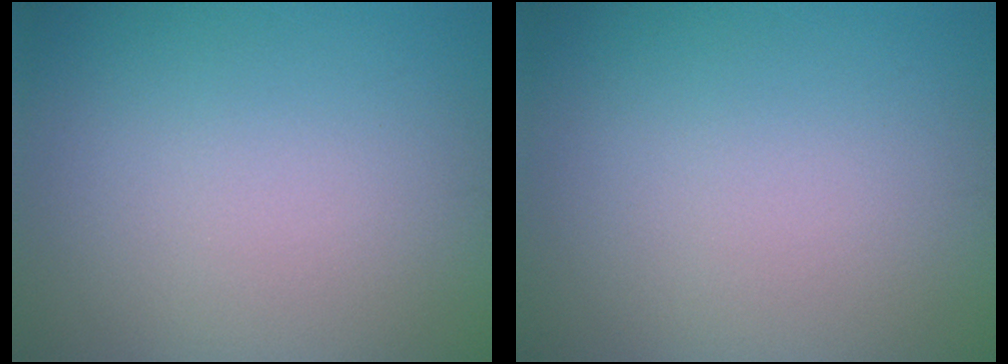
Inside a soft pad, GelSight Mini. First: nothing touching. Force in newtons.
{"total": 0.0}